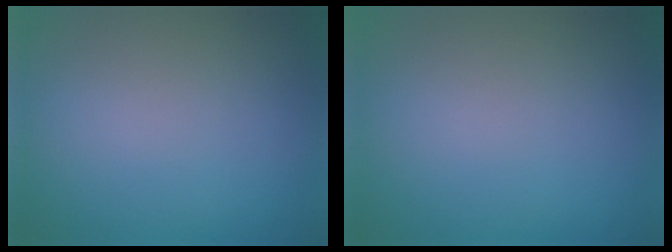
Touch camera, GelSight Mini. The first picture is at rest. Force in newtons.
{"total": 0.0}